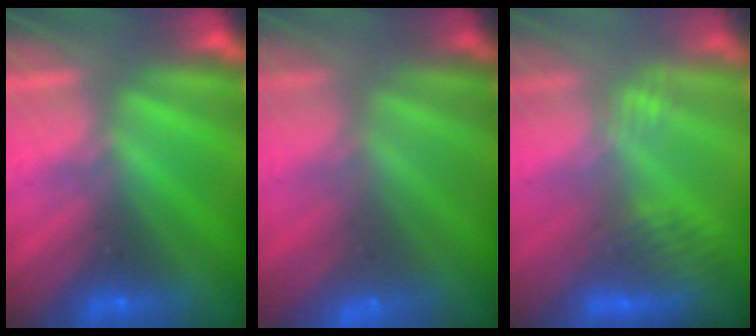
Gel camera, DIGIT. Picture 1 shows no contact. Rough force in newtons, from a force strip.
{"total": 2.9}
{"total": 3.0}